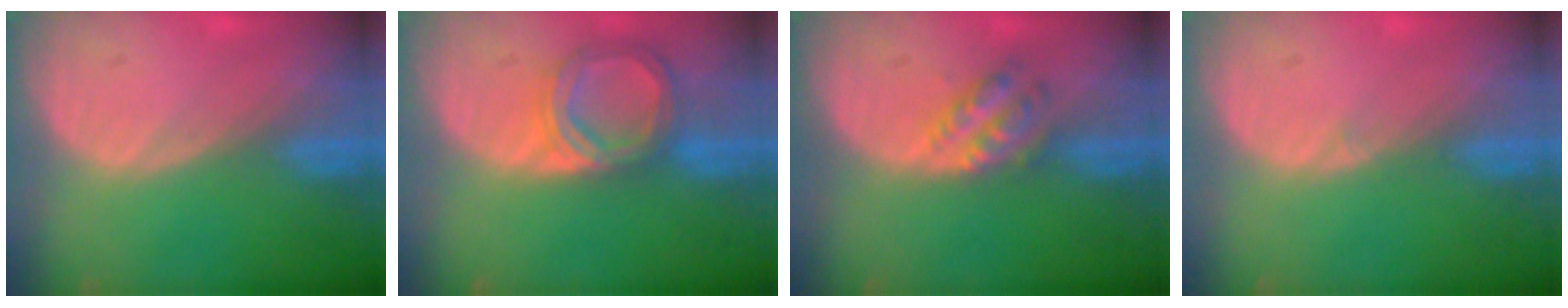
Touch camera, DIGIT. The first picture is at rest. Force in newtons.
{"total": 6.7, "press": 6.1, "slide": 2.7}
{"total": 4.7, "press": 4.1, "slide": 2.2}
{"total": 0.6, "press": 0.2, "slide": 0.5}